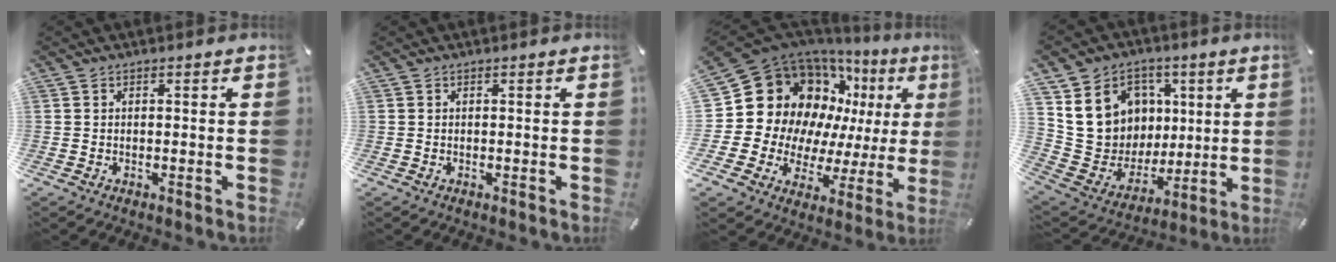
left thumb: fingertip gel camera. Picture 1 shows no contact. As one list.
[{"total": 0.0}, {"total": 20.8, "force": [7.3, 16.7, 10.1], "torque": [-0.162, -0.069, 0.163]}, {"total": 15.8, "force": [5.6, 14.1, 4.4], "torque": [-0.067, -0.034, 0.132]}]